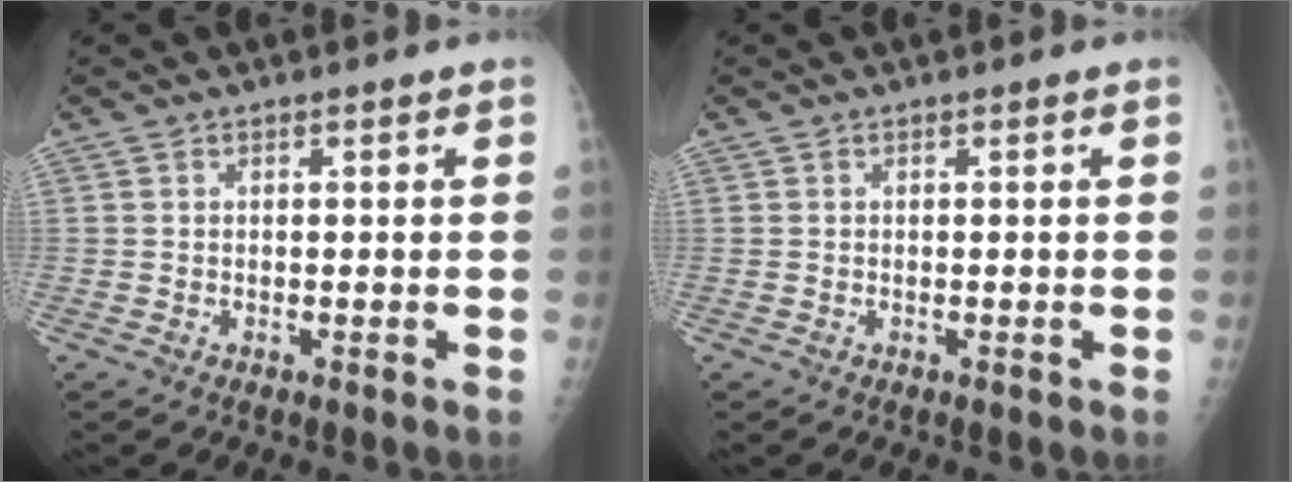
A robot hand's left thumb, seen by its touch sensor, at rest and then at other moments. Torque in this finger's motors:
{"motor_torque": [0.00, 0.00, -0.01, -0.01, 0.00]}